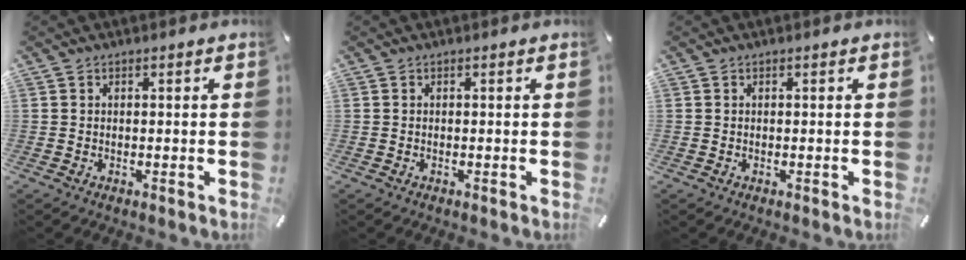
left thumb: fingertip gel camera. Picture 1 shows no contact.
{"total": 0.0}
{"total": 0.0}